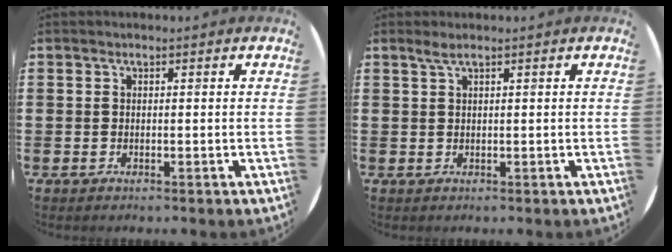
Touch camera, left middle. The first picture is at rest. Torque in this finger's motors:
{"motor_torque": [0.15, -0.05, 0.00, 0.00]}